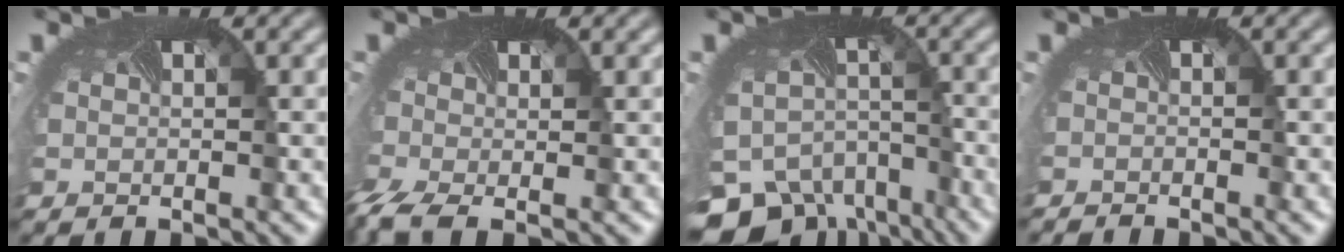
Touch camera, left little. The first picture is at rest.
{"total": 4.9, "force": [-2.9, 2.0, 3.4], "torque": [-0.098, -0.029, -0.055]}
{"total": 12.7, "force": [-9.3, 7.7, 4.1], "torque": [-0.101, -0.053, -0.113]}
{"total": 1.3, "force": [-1.3, -0.4, -0.2], "torque": [-0.003, -0.013, -0.023]}